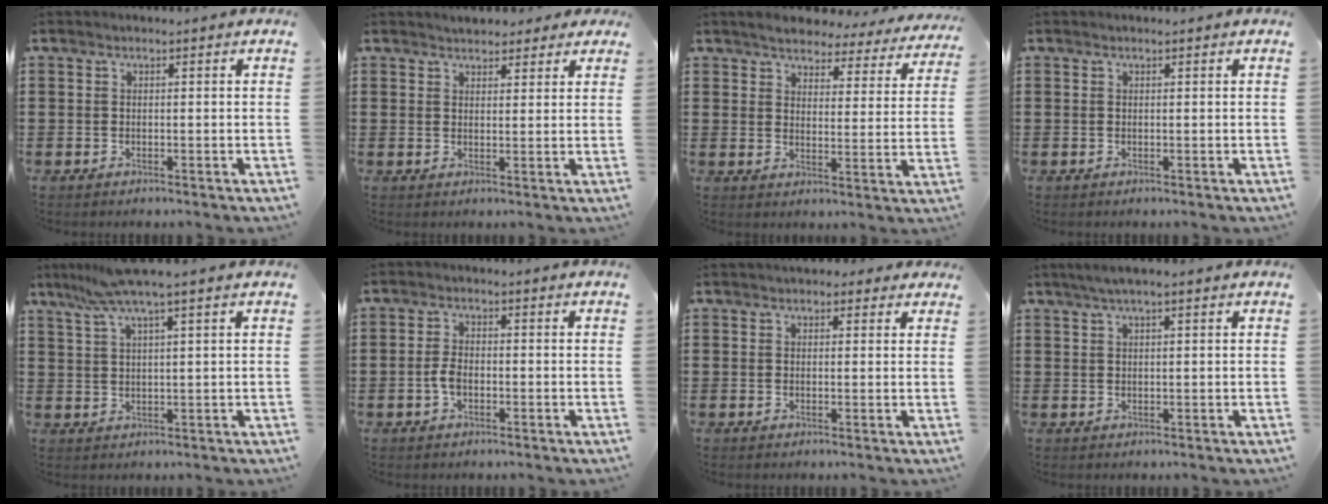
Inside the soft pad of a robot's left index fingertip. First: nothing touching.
{"total": 2.6, "force": [2.4, 1.1, -0.1], "torque": [-0.007, 0.003, 0.045]}
{"total": 4.4, "force": [4.3, 0.6, 0.9], "torque": [-0.041, -0.023, 0.072]}
{"total": 0.0}
{"total": 5.9, "force": [3.9, -0.4, 4.5], "torque": [-0.097, -0.002, 0.067]}
{"total": 3.0, "force": [-0.8, 1.6, 2.4], "torque": [-0.069, -0.005, -0.022]}
{"total": 1.9, "force": [1.4, 1.1, 0.5], "torque": [-0.008, 0.007, 0.023]}
{"total": 2.1, "force": [1.2, 0.1, 1.8], "torque": [-0.034, 0.003, 0.021]}